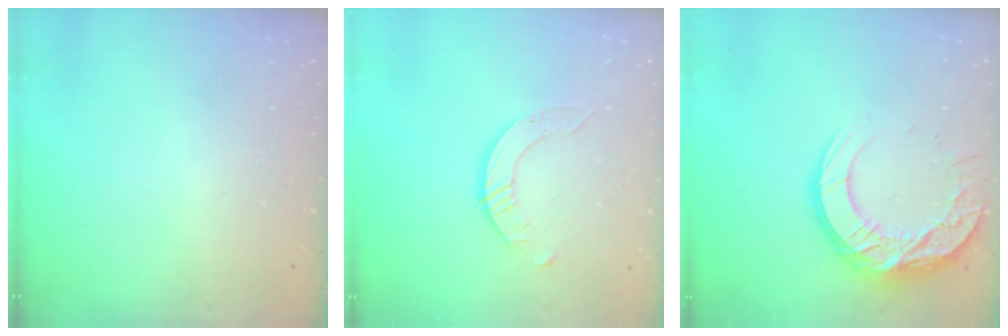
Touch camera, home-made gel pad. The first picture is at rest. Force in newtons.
{"total": 3.1, "press": 3.1, "slide": 0.3}
{"total": 14.6, "press": 14.6, "slide": 1.1}